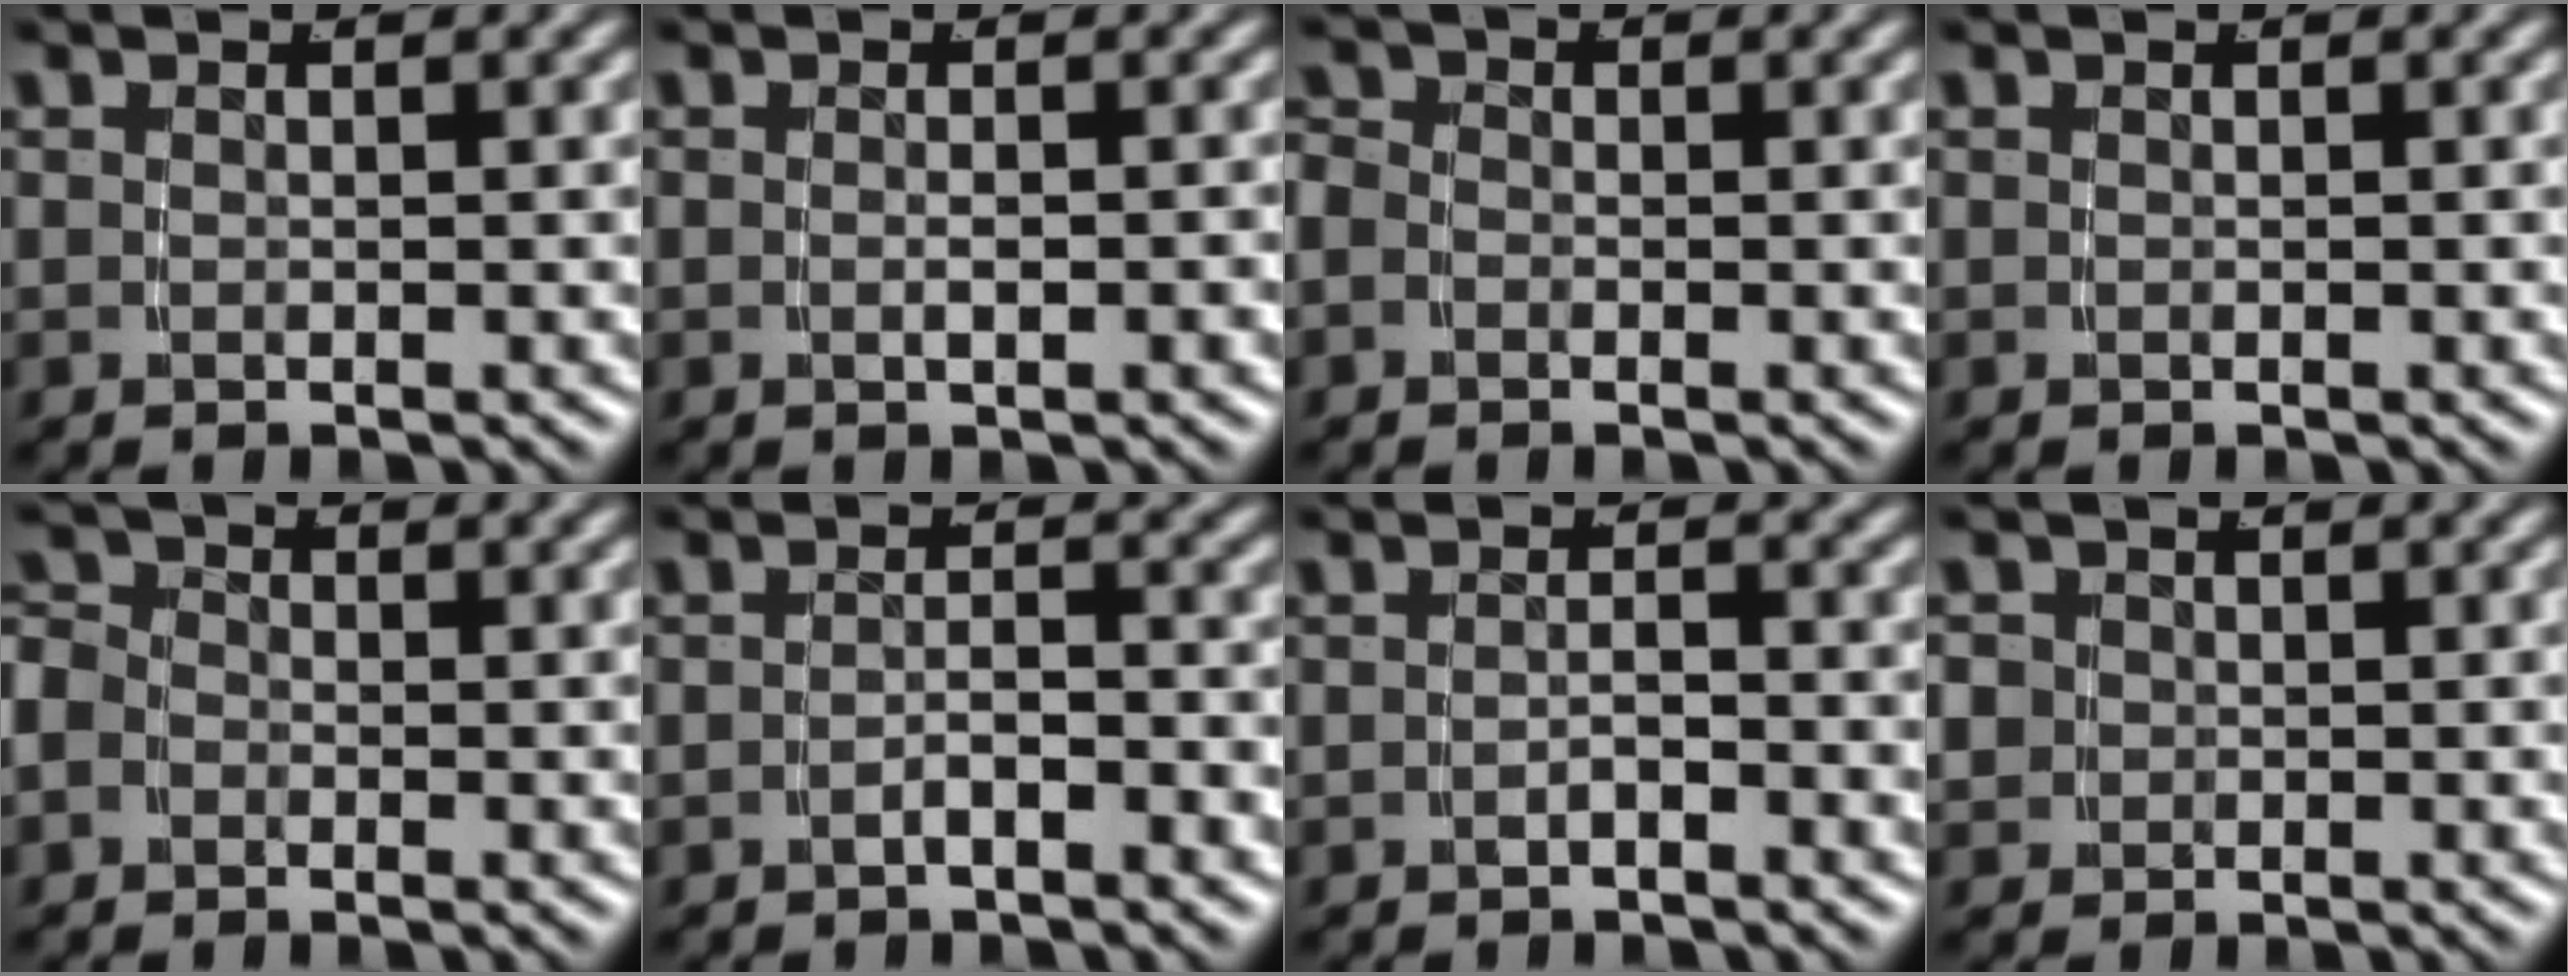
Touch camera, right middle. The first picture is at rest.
{"total": 0.8, "force": [-0.5, -0.1, 0.7], "torque": [-0.012, -0.001, -0.006]}
{"total": 2.3, "force": [-0.6, 2.1, 0.9], "torque": [-0.025, -0.005, -0.016]}
{"total": 0.0}
{"total": 3.3, "force": [-0.8, 3.0, 1.3], "torque": [-0.034, -0.010, -0.017]}
{"total": 2.0, "force": [-1.7, 0.1, 1.0], "torque": [-0.011, 0.000, -0.032]}
{"total": 1.4, "force": [-1.2, -0.1, 0.7], "torque": [-0.008, 0.000, -0.022]}
{"total": 1.9, "force": [-0.1, 1.8, 0.6], "torque": [-0.024, -0.009, 0.003]}